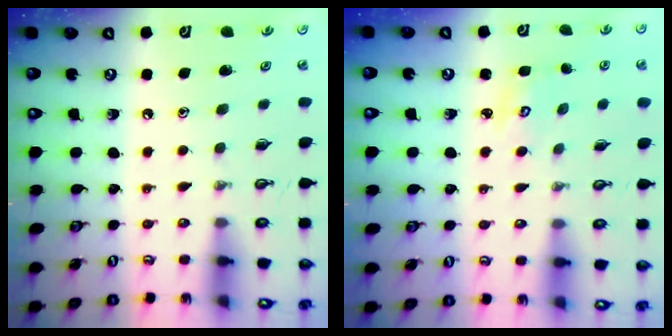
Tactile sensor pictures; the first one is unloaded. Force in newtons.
{"total": 3.0, "press": 3.0, "slide": 0.3}